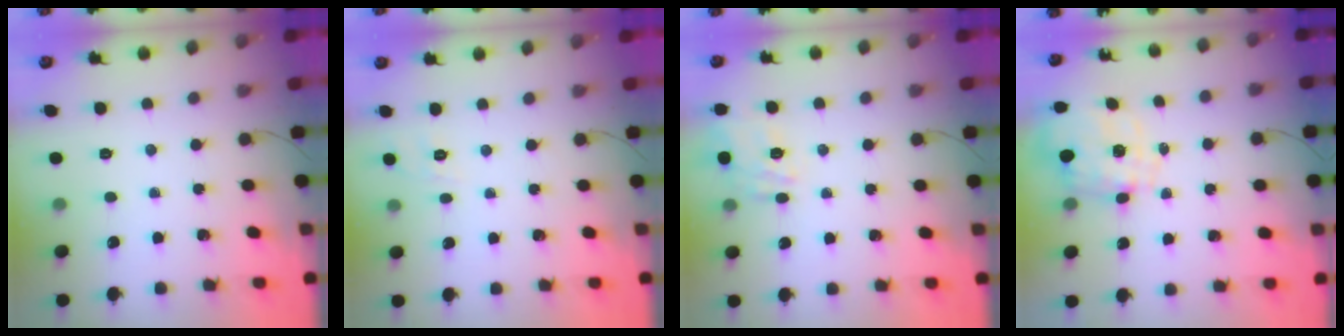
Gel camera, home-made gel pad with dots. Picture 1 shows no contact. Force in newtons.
{"total": 6.8, "press": 6.6, "slide": 1.8}
{"total": 14.5, "press": 14.4, "slide": 1.7}
{"total": 2.5, "press": 2.3, "slide": 0.9}